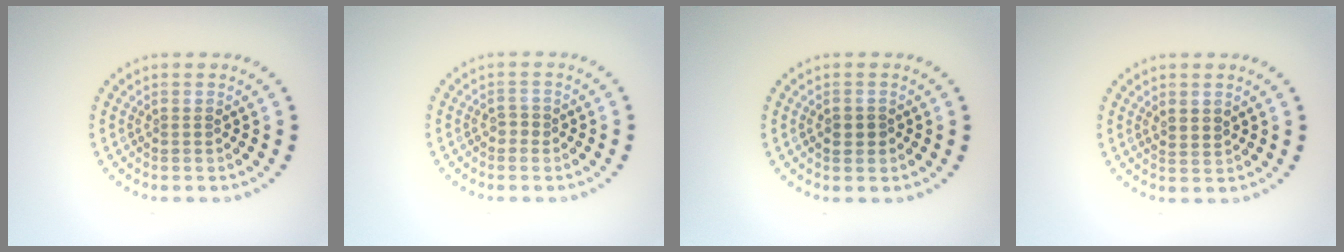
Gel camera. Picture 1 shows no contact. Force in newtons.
{"total": 1.0, "press": 0.9, "slide": 0.4}
{"total": 1.6, "press": 1.6, "slide": 0.3}
{"total": 1.4, "press": 1.2, "slide": 0.7}